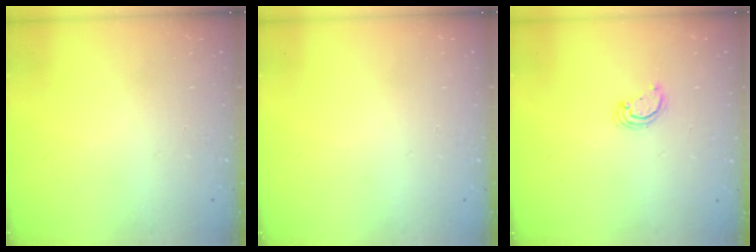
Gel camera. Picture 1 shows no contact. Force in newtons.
{"total": 0.0}
{"total": 2.8, "press": 2.8, "slide": 0.2}